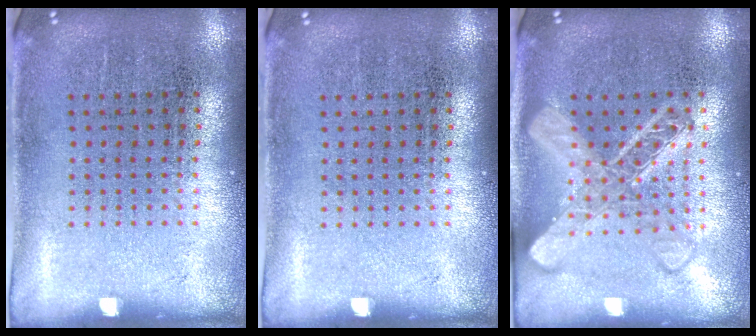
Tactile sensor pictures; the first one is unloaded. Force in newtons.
{"total": 0.0}
{"total": 3.2, "press": 3.1, "slide": 0.6}